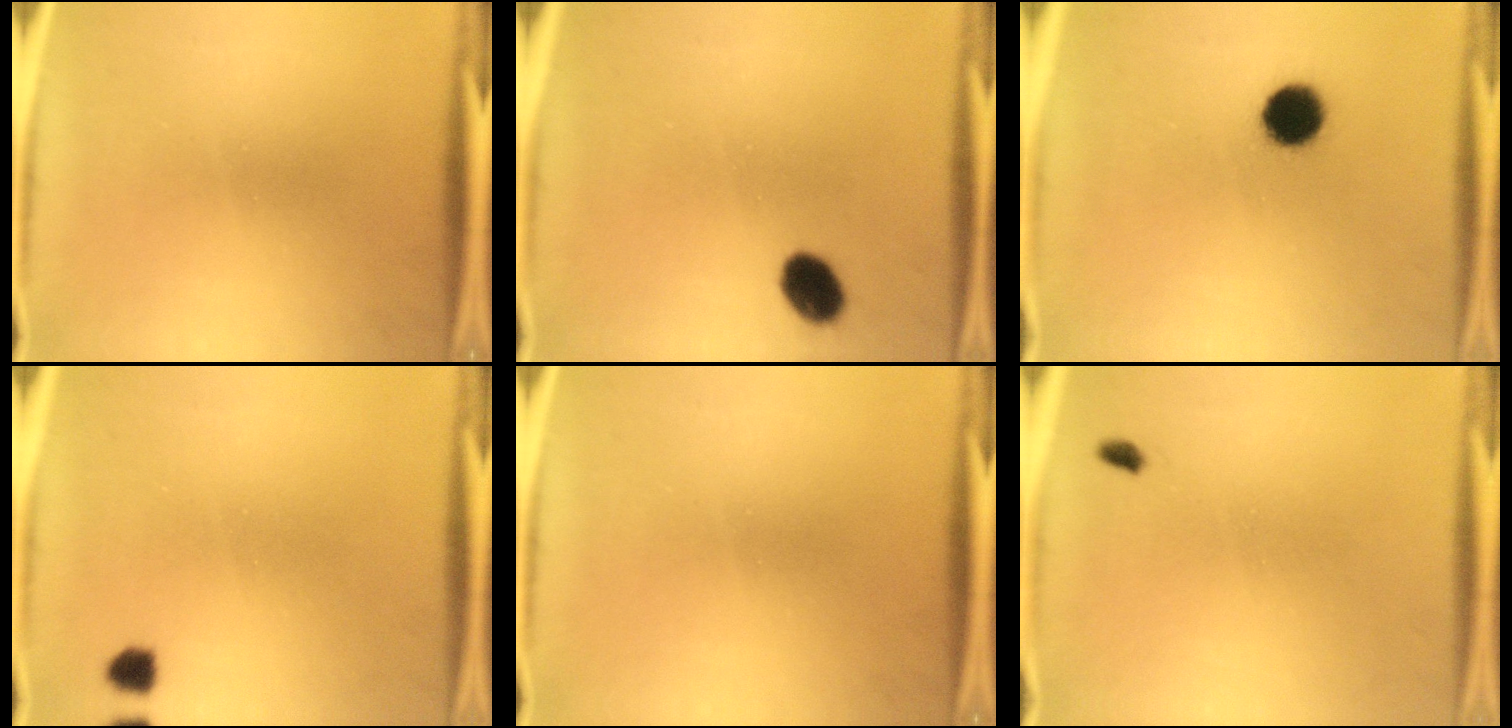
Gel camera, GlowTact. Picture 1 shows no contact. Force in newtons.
{"total": 5.8}
{"total": 8.6}
{"total": 2.0}
{"total": 0.0}
{"total": 1.1}